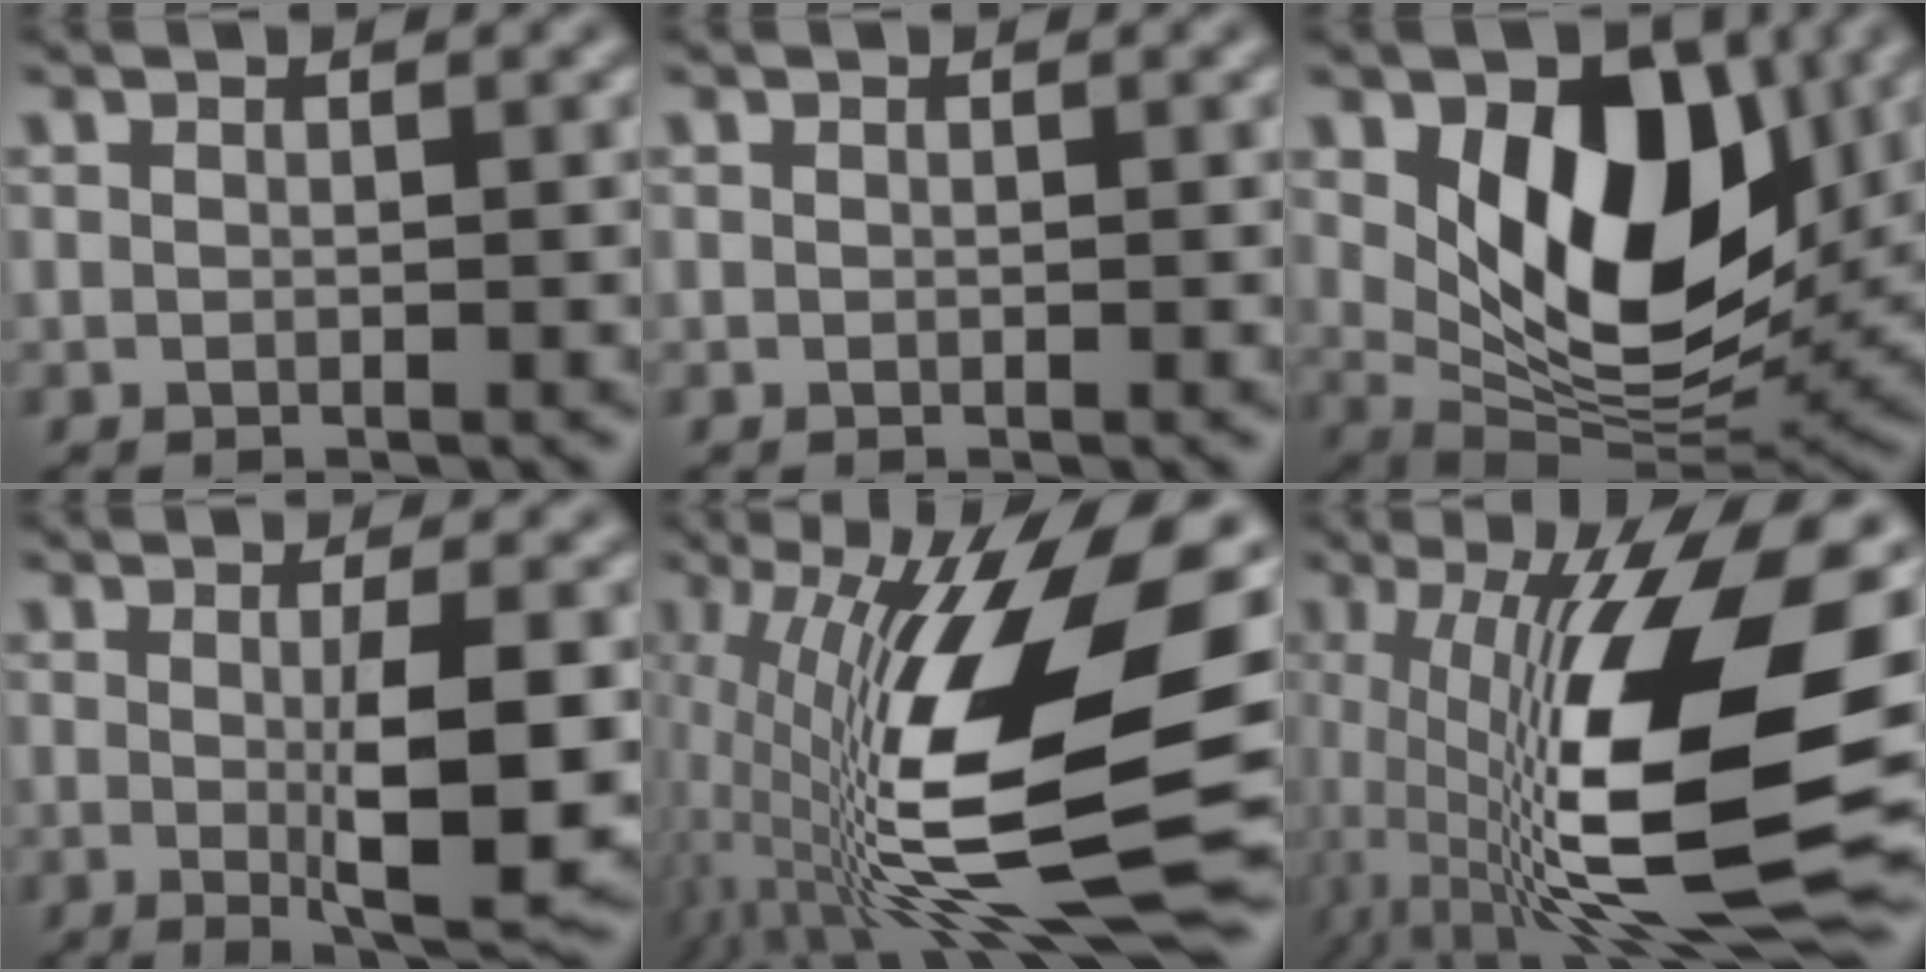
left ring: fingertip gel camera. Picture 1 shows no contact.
{"total": 0.0}
{"total": 11.0, "force": [2.7, 6.3, 8.6], "torque": [-0.131, -0.015, 0.050]}
{"total": 5.7, "force": [-0.5, 0.9, 5.6], "torque": [-0.092, -0.006, 0.004]}
{"total": 16.7, "force": [-1.4, 5.8, 15.6], "torque": [-0.309, 0.003, -0.025]}
{"total": 14.8, "force": [-0.9, 5.3, 13.8], "torque": [-0.247, -0.006, -0.016]}